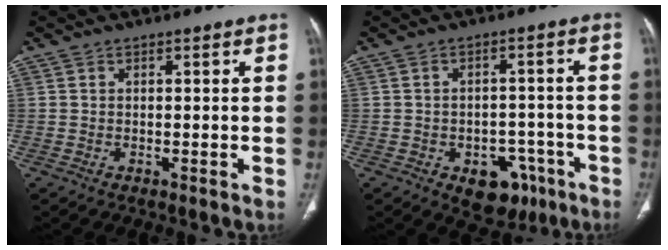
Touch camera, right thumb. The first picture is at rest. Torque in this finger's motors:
{"motor_torque": [4.72, 0.29, 0.51, -0.83, 0.01]}